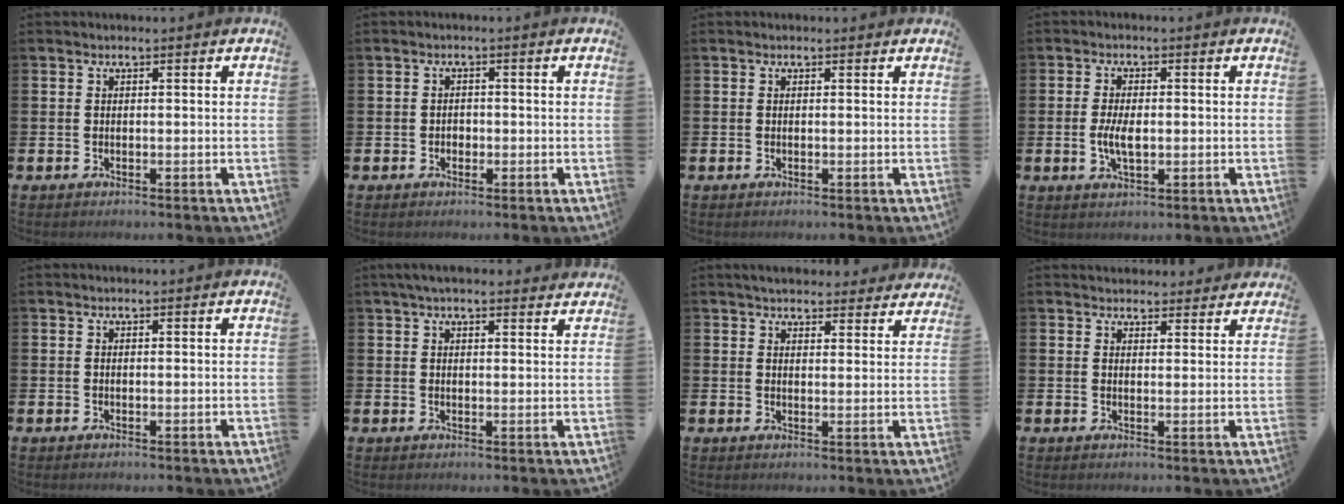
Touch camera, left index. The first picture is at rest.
{"total": 1.2, "force": [-0.3, 1.1, 0.4], "torque": [-0.006, 0.003, -0.010]}
{"total": 0.0}
{"total": 4.1, "force": [-0.3, 2.0, 3.6], "torque": [-0.060, -0.004, -0.010]}
{"total": 0.0}
{"total": 3.4, "force": [3.0, 0.8, 1.3], "torque": [-0.031, -0.004, 0.055]}
{"total": 4.3, "force": [4.1, 1.0, 0.5], "torque": [-0.012, -0.020, 0.075]}
{"total": 3.3, "force": [3.1, 1.1, -0.3], "torque": [0.006, -0.016, 0.056]}